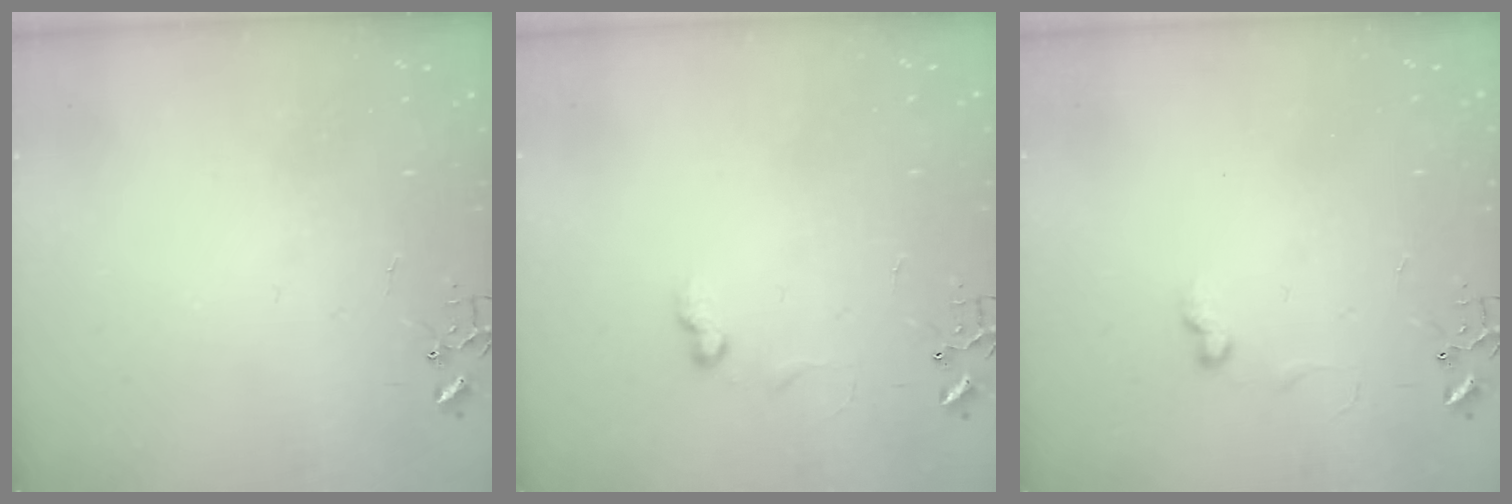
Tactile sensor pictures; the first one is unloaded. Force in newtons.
{"total": 6.0, "press": 6.0, "slide": 0.8}
{"total": 5.5, "press": 5.5, "slide": 0.8}